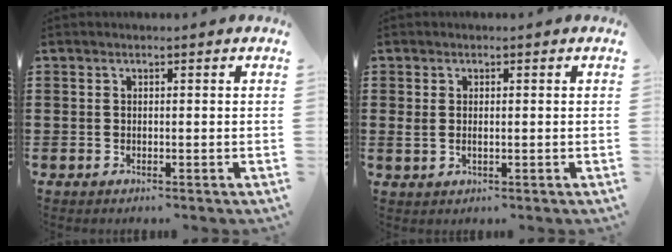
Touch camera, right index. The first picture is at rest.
{"total": 1.4, "force": [0.1, 0.7, 1.2], "torque": [-0.032, 0.001, -0.001]}